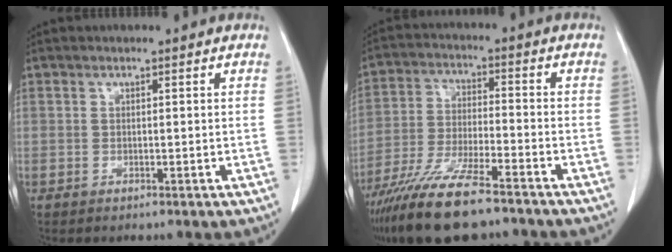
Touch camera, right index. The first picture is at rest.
{"total": 13.6, "force": [-10.4, 2.1, 8.6], "torque": [-0.172, -0.035, -0.186]}